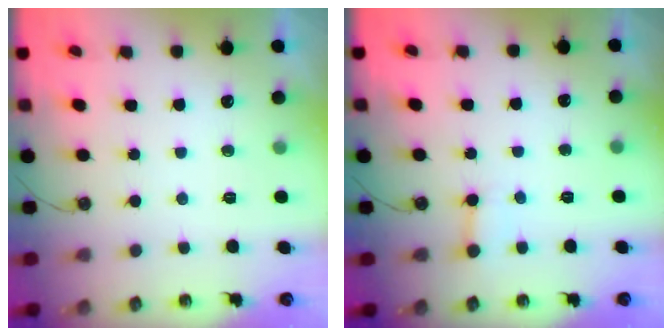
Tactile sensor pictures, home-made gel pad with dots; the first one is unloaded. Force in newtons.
{"total": 2.8, "press": 2.8, "slide": 0.5}